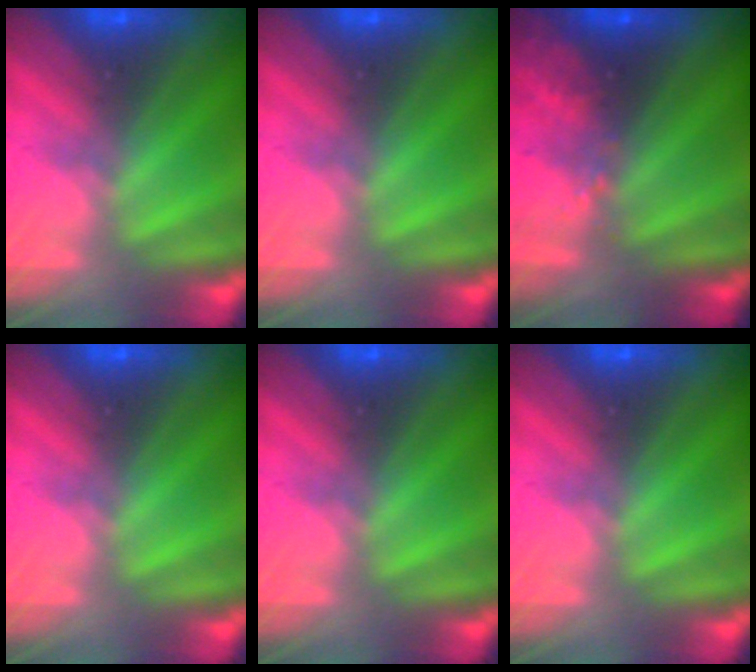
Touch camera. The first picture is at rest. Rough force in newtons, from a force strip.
{"total": 0.0}
{"total": 2.9}
{"total": 0.0}
{"total": 0.0}
{"total": 0.0}